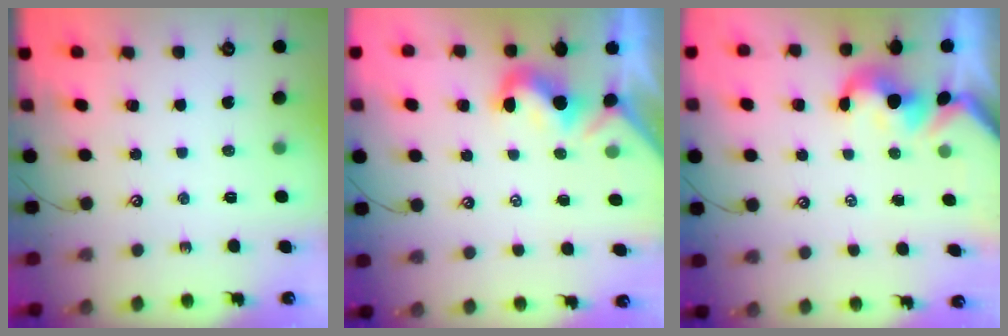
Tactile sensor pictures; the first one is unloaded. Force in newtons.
{"total": 0.6, "press": 0.1, "slide": 0.6}
{"total": 0.8, "press": 0.6, "slide": 0.4}